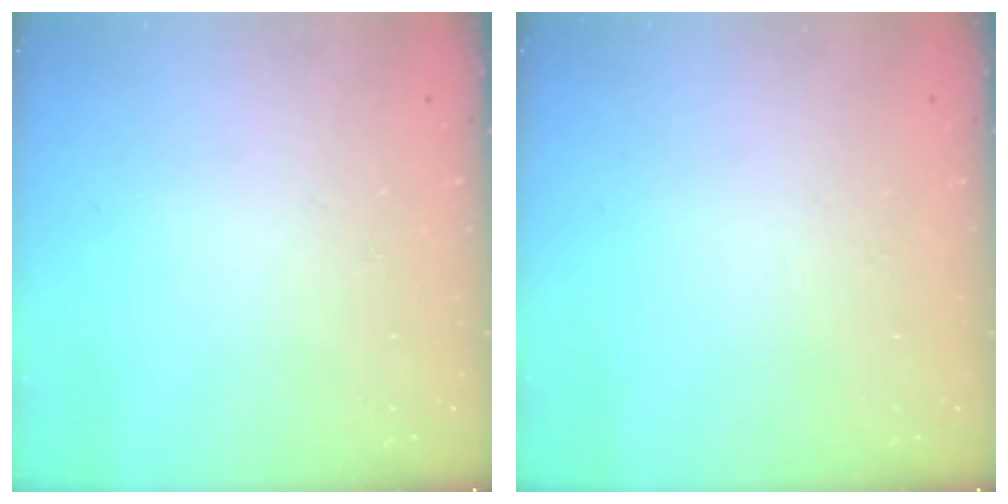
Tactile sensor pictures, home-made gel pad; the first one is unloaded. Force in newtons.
{"total": 0.0}